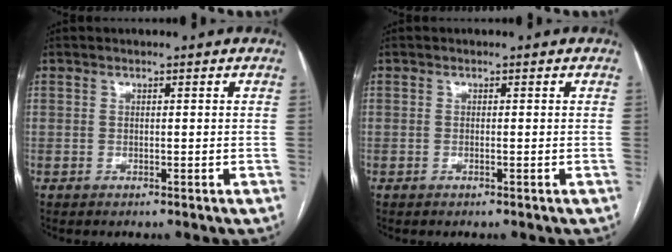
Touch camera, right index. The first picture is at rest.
{"total": 0.0}